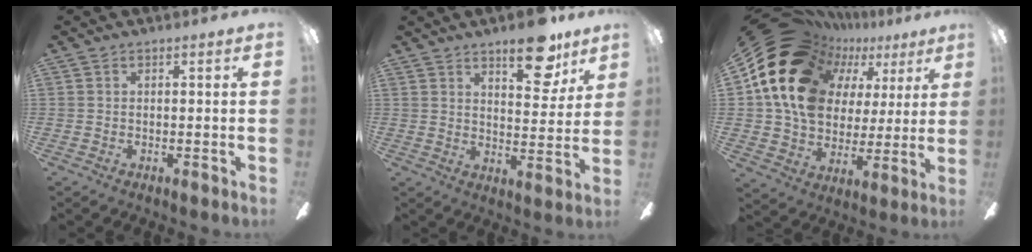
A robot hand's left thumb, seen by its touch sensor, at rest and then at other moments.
{"total": 12.7, "force": [8.8, 5.0, 7.7], "torque": [-0.081, -0.050, 0.145]}
{"total": 21.5, "force": [9.6, 15.9, 10.9], "torque": [-0.210, -0.052, 0.194]}